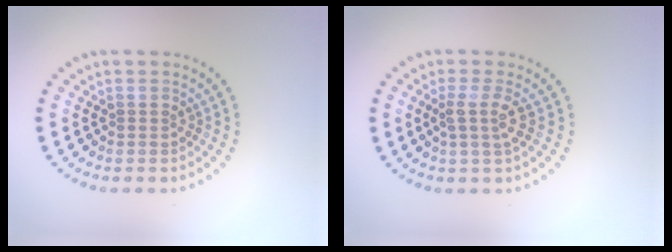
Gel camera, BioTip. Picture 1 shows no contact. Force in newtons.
{"total": 2.0, "press": 1.5, "slide": 1.3}